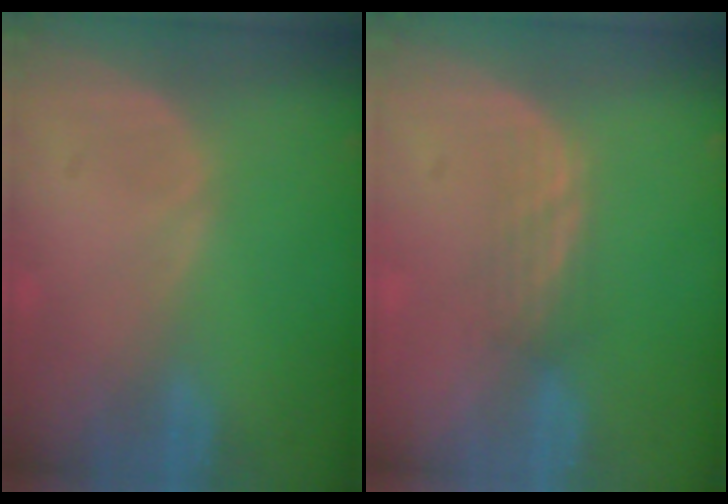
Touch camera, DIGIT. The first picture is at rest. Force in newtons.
{"total": 2.2, "press": 2.1, "slide": 0.2}